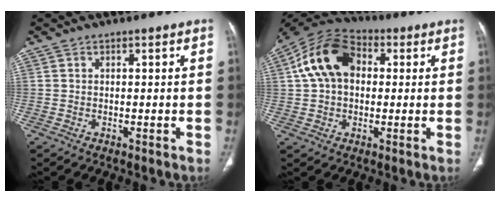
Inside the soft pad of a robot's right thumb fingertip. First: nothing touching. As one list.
[{"total": 13.8, "force": [2.4, 9.6, 9.6], "torque": [-0.166, 0.028, 0.030]}]